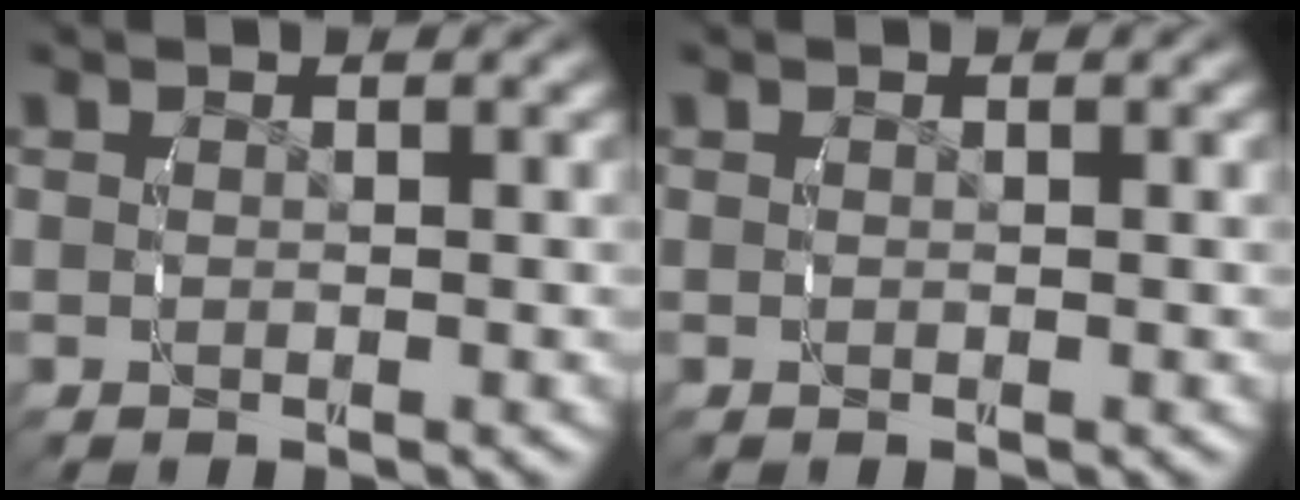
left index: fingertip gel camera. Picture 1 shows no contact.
{"total": 0.0}